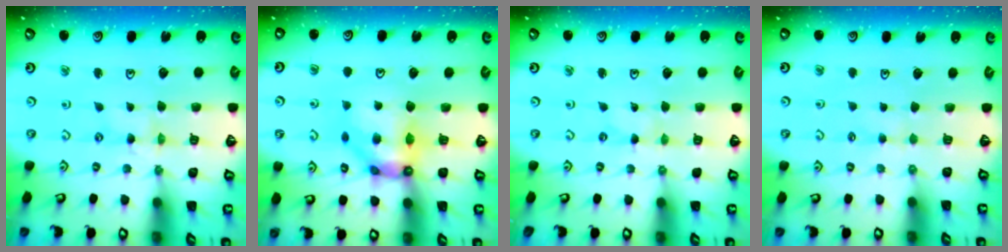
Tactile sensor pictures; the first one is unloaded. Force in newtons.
{"total": 9.6, "press": 9.6, "slide": 0.7}
{"total": 0.0}
{"total": 1.9, "press": 1.9, "slide": 0.3}